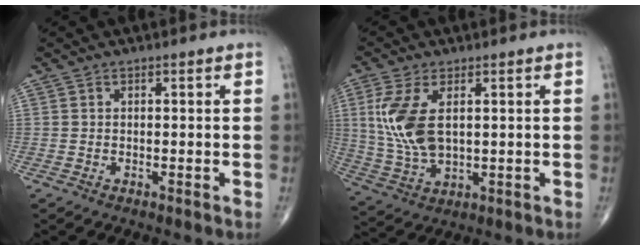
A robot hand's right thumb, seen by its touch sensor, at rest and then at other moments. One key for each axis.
{"total": 11.2, "fx": 2.3, "fy": 5.8, "fz": 9.3, "tx": -0.202, "ty": -0.009, "tz": 0.055}